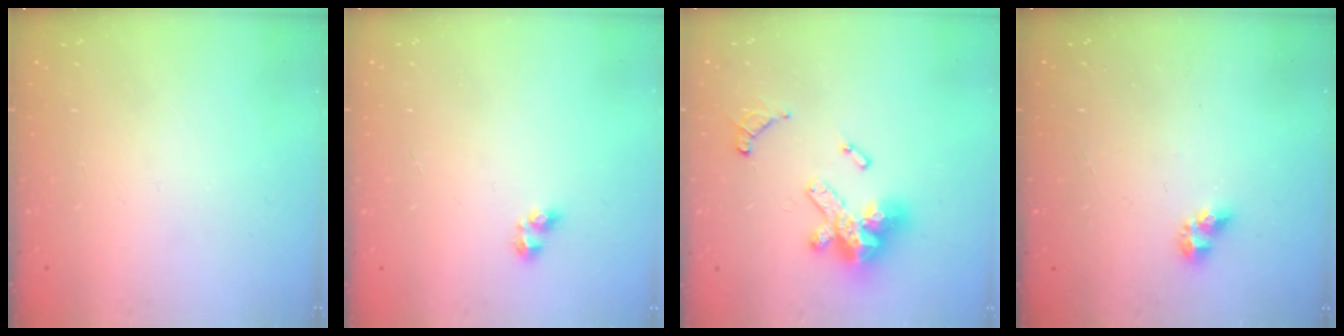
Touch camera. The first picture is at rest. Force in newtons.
{"total": 4.0, "press": 3.9, "slide": 0.5}
{"total": 14.2, "press": 14.2, "slide": 1.0}
{"total": 5.3, "press": 5.3, "slide": 0.3}